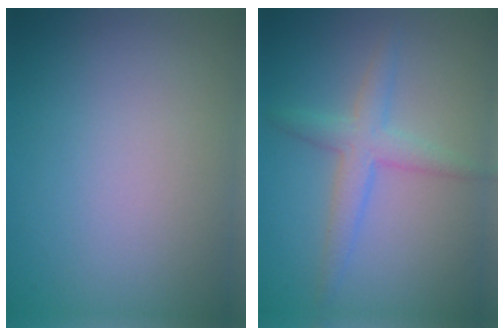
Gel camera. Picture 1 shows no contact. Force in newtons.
{"total": 2.9, "press": 2.9, "slide": 0.0}